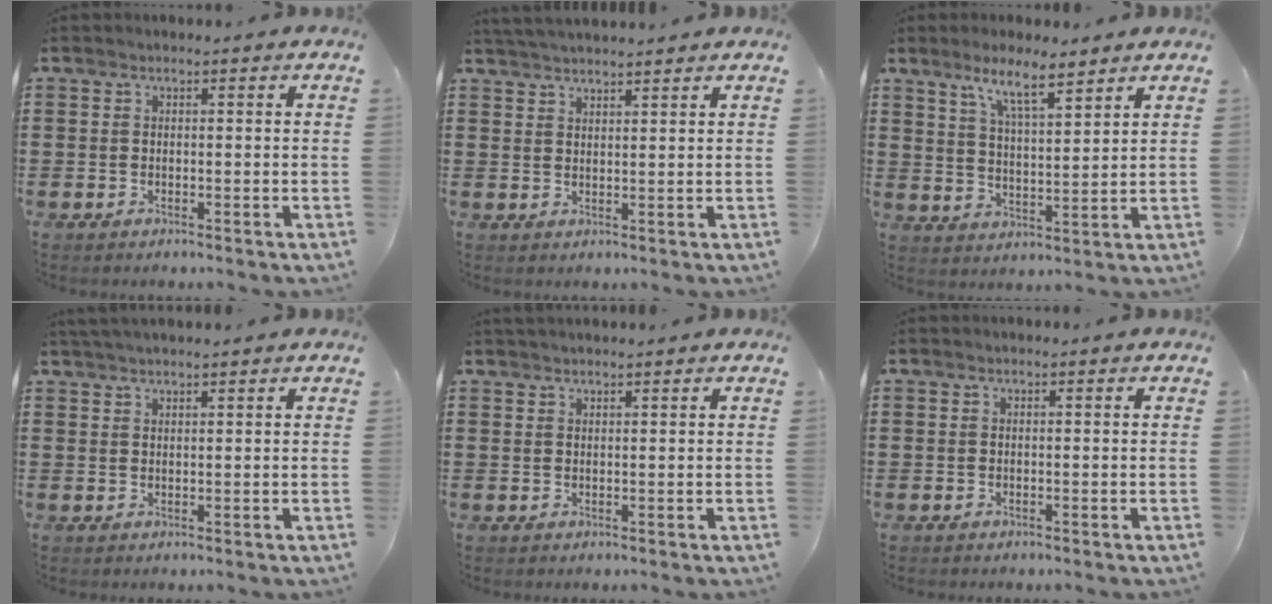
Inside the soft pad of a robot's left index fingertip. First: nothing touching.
{"total": 2.7, "force": [2.7, -0.2, 0.3], "torque": [-0.012, -0.002, 0.052]}
{"total": 7.1, "force": [5.4, 1.0, 4.4], "torque": [-0.094, -0.013, 0.093]}
{"total": 1.6, "force": [1.6, -0.1, 0.4], "torque": [-0.011, 0.001, 0.031]}
{"total": 1.2, "force": [1.1, 0.0, 0.3], "torque": [-0.007, 0.000, 0.022]}
{"total": 0.0}